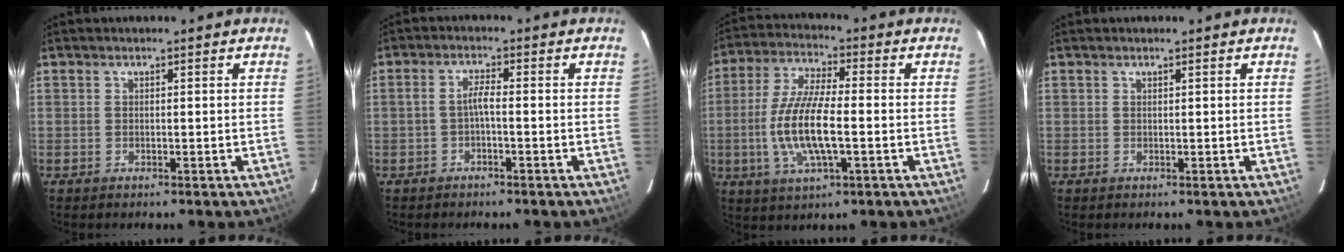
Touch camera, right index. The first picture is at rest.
{"total": 2.2, "force": [-0.9, 0.2, 2.0], "torque": [-0.043, 0.006, -0.019]}
{"total": 12.7, "force": [-2.4, 3.7, 11.9], "torque": [-0.250, -0.004, -0.048]}
{"total": 0.0}